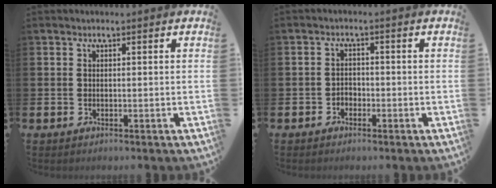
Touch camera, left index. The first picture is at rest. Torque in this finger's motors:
{"motor_torque": [0.03, -0.01, 0.01, -0.01]}